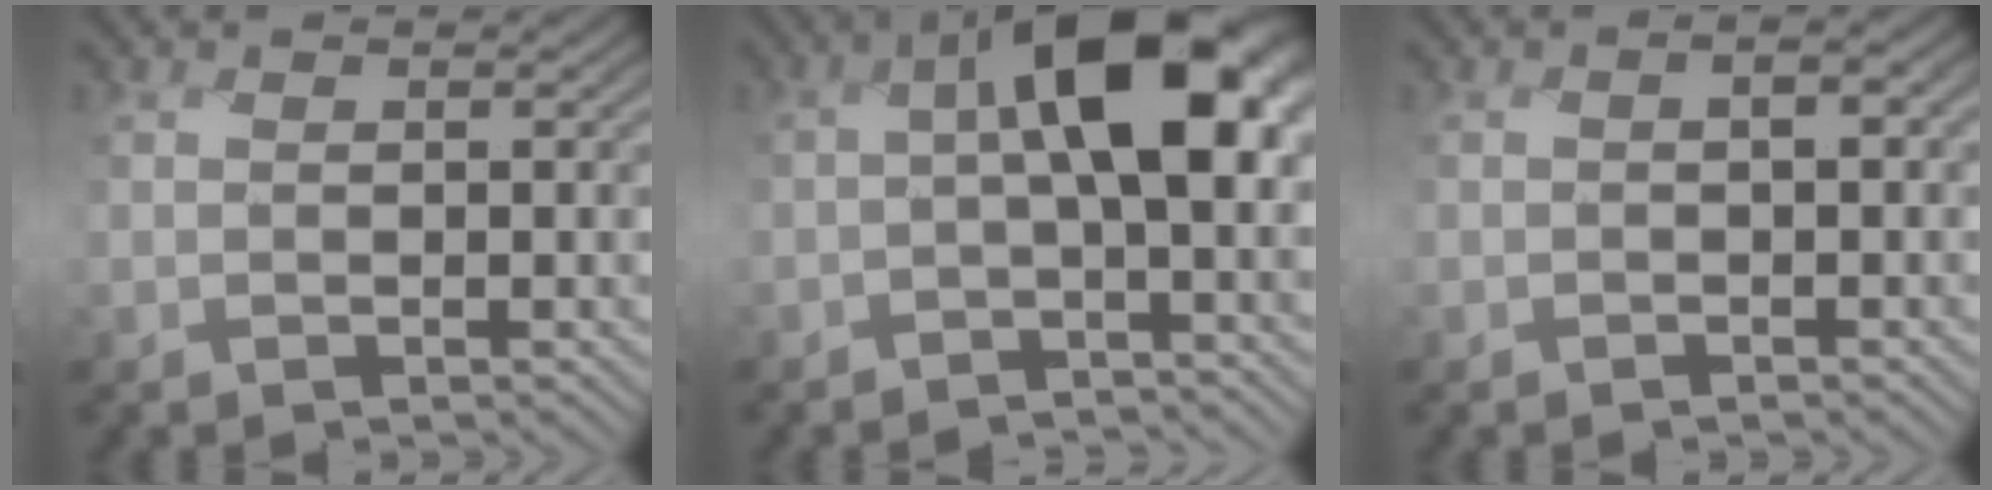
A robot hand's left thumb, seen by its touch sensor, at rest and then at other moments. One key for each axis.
{"total": 9.3, "fx": -0.2, "fy": 4.3, "fz": 8.2, "tx": -0.136, "ty": 0.003, "tz": -0.014}
{"total": 2.1, "fx": -0.2, "fy": 1.2, "fz": 1.7, "tx": -0.031, "ty": 0.001, "tz": -0.004}